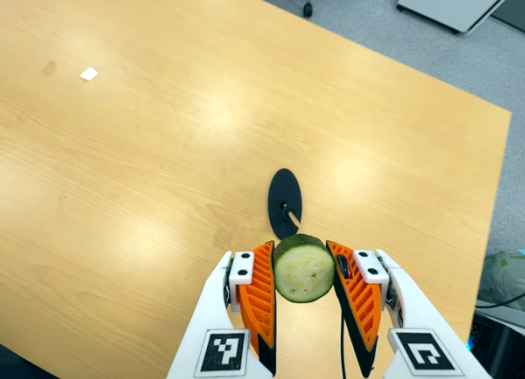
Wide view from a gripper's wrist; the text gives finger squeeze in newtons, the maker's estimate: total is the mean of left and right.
{"total": 12.2, "left": 11.5, "right": 12.8}